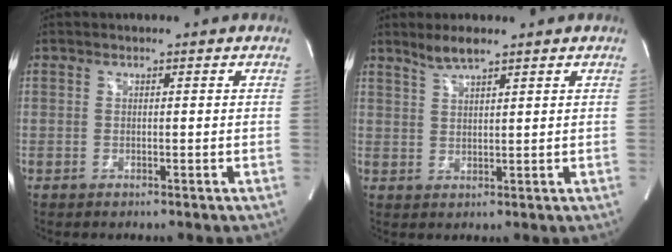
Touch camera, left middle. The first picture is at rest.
{"total": 3.6, "force": [2.9, 0.2, 2.0], "torque": [-0.048, 0.002, 0.061]}